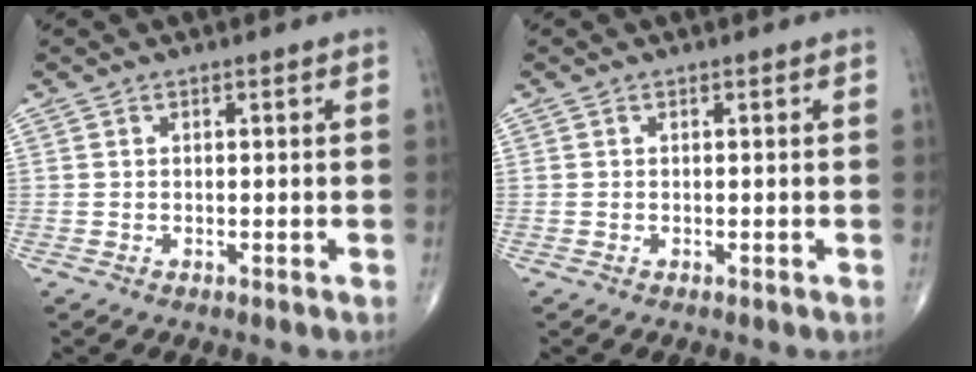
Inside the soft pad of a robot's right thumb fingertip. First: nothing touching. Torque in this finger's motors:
{"motor_torque": [0.11, 0.08, 0.03, 0.09, 0.02]}